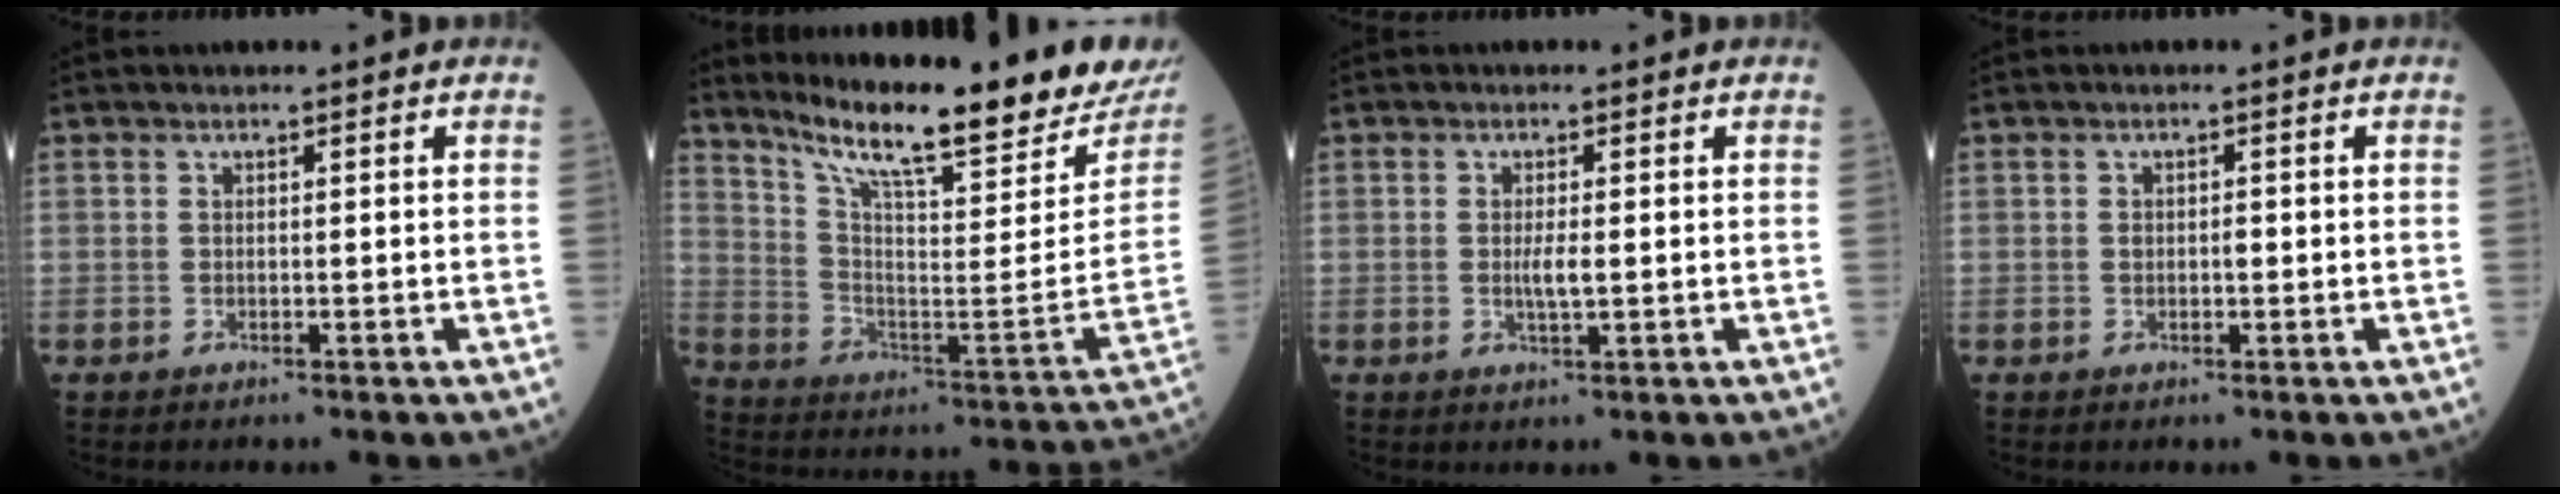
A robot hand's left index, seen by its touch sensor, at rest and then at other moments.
{"total": 24.3, "force": [20.7, 1.4, 12.6], "torque": [-0.213, -0.070, 0.300]}
{"total": 2.3, "force": [0.0, 0.3, 2.2], "torque": [-0.047, -0.003, 0.001]}
{"total": 1.3, "force": [0.0, 0.8, 1.1], "torque": [-0.018, 0.002, 0.001]}